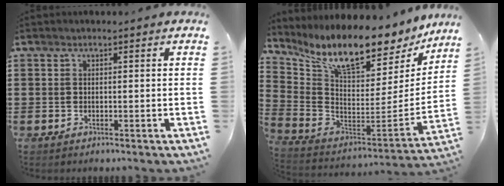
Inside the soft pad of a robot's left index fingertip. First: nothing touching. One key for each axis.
{"total": 12.0, "fx": 9.6, "fy": 2.2, "fz": 6.8, "tx": -0.146, "ty": -0.080, "tz": 0.161}